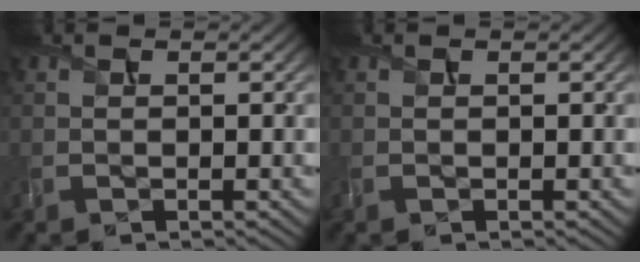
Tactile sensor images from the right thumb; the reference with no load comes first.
{"total": 0.0}